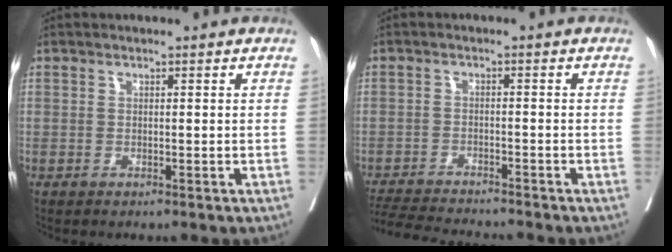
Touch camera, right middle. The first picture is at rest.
{"total": 9.6, "force": [-9.1, 0.1, 2.9], "torque": [-0.045, -0.010, -0.146]}